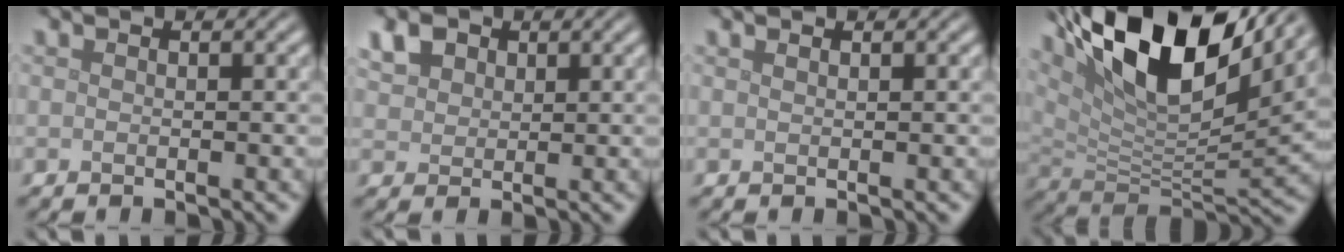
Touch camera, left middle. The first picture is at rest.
{"total": 2.9, "force": [1.5, 2.2, 1.3], "torque": [-0.034, 0.005, 0.027]}
{"total": 0.5, "force": [0.4, 0.1, 0.3], "torque": [-0.003, 0.001, 0.006]}
{"total": 14.5, "force": [8.3, 5.3, 10.6], "torque": [-0.195, 0.023, 0.147]}